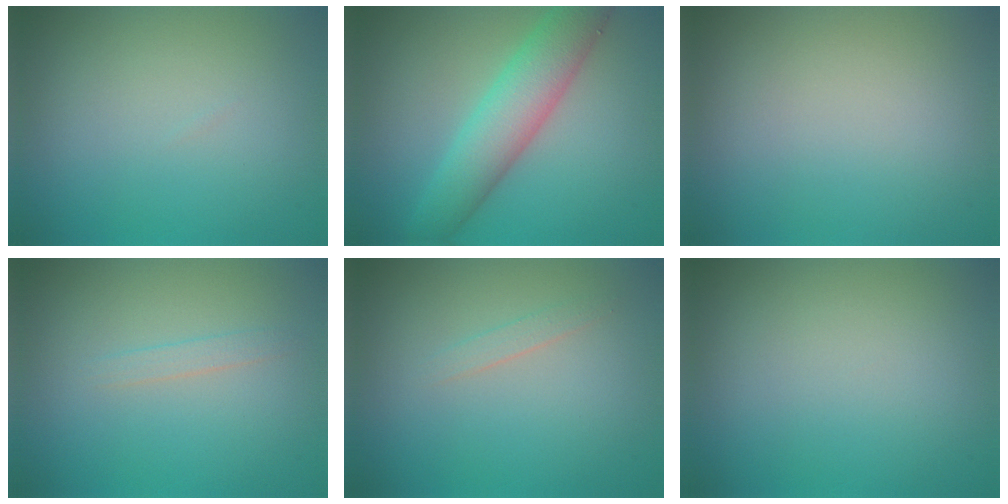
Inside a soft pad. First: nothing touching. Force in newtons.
{"total": 6.1, "press": 6.1, "slide": 0.2}
{"total": 0.0}
{"total": 0.9, "press": 0.8, "slide": 0.1}
{"total": 0.9, "press": 0.9, "slide": 0.1}
{"total": 0.0}